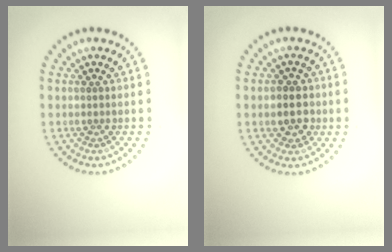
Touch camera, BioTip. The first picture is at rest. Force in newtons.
{"total": 2.8, "press": 2.7, "slide": 0.7}